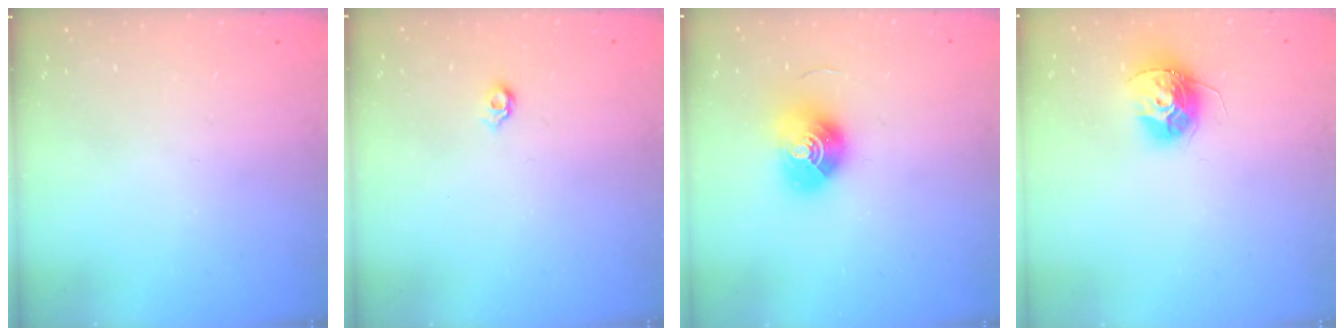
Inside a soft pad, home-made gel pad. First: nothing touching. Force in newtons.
{"total": 4.2, "press": 4.1, "slide": 0.8}
{"total": 10.4, "press": 10.4, "slide": 0.3}
{"total": 11.1, "press": 11.1, "slide": 0.5}